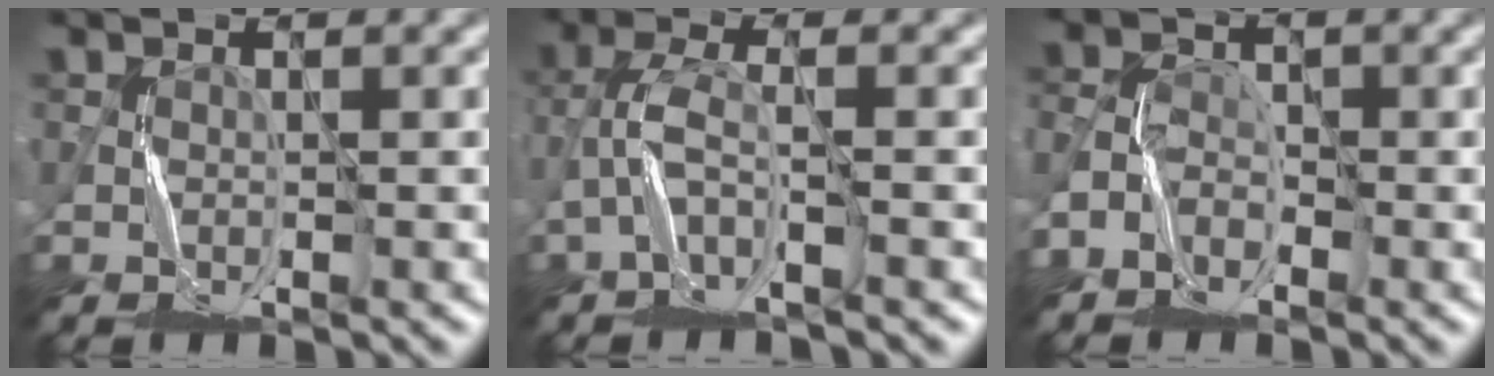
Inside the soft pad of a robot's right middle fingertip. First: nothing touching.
{"total": 2.5, "force": [-1.7, 0.2, 1.8], "torque": [-0.046, 0.012, -0.042]}
{"total": 2.6, "force": [-2.2, 1.3, 0.6], "torque": [-0.014, 0.005, -0.052]}